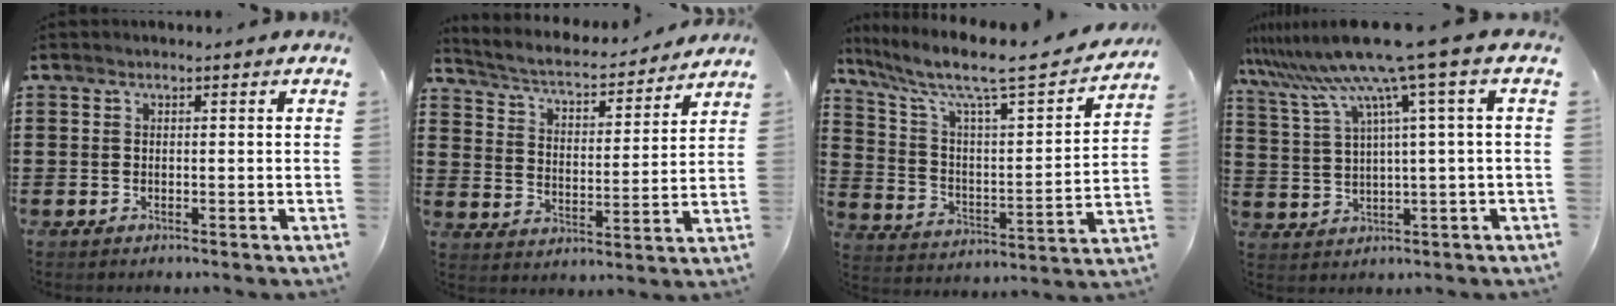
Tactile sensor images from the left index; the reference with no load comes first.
{"total": 4.0, "force": [3.7, 0.5, 1.4], "torque": [-0.049, -0.032, 0.054]}
{"total": 8.1, "force": [6.4, 1.1, 4.7], "torque": [-0.124, -0.052, 0.100]}
{"total": 10.1, "force": [6.2, -0.8, 8.0], "torque": [-0.189, -0.037, 0.096]}